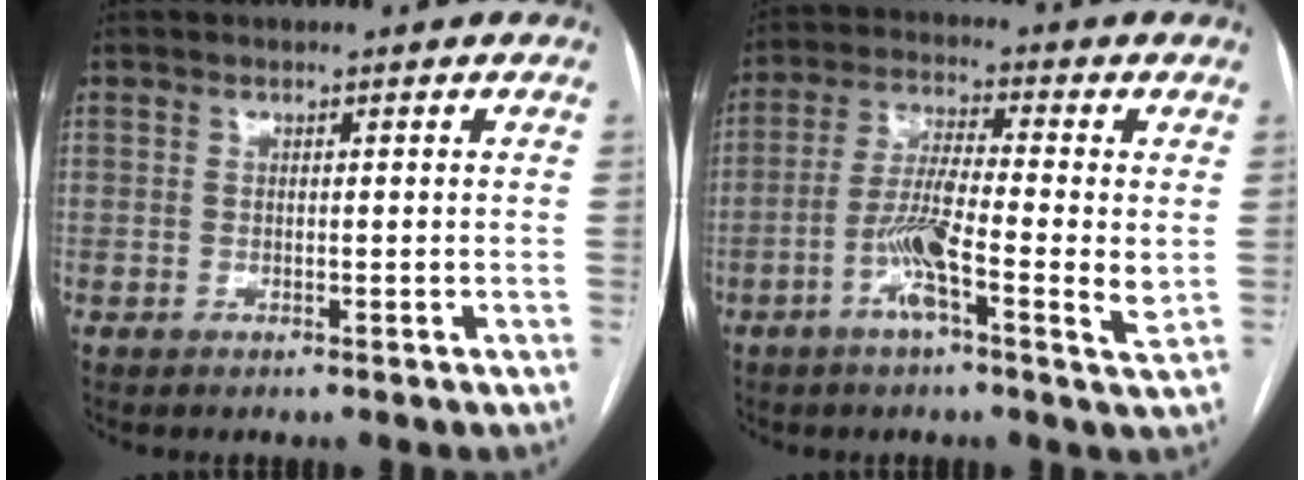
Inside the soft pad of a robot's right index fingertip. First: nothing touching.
{"total": 10.1, "force": [-2.0, 1.0, 9.8], "torque": [-0.179, -0.002, -0.048]}